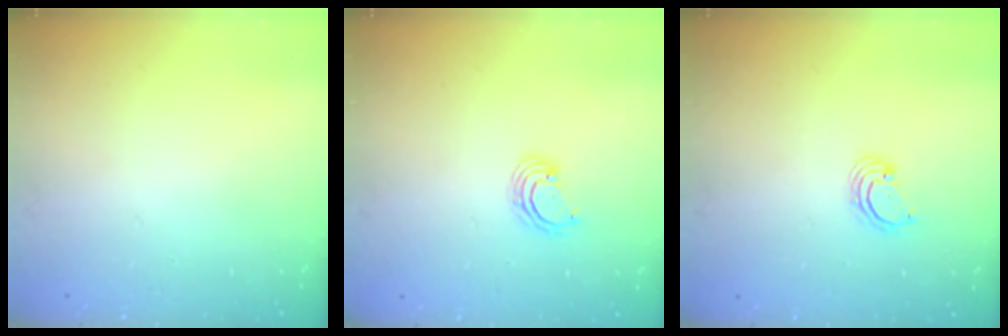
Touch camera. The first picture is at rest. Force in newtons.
{"total": 2.6, "press": 2.6, "slide": 0.2}
{"total": 2.5, "press": 2.5, "slide": 0.3}